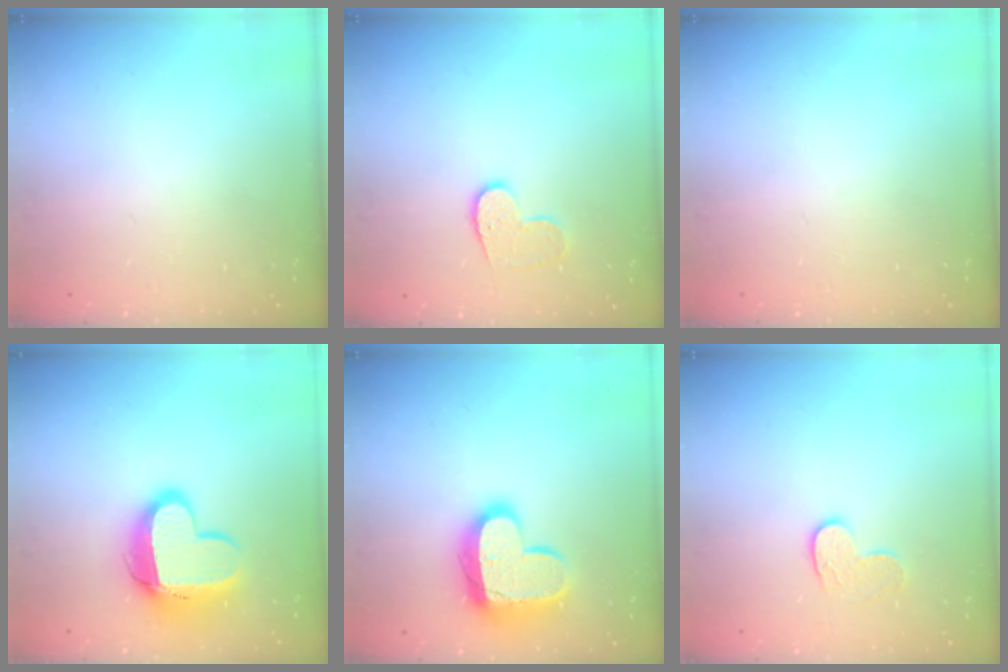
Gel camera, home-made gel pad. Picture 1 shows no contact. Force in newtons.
{"total": 8.2, "press": 8.2, "slide": 0.2}
{"total": 0.0}
{"total": 14.3, "press": 14.3, "slide": 1.2}
{"total": 16.7, "press": 16.6, "slide": 1.3}
{"total": 8.0, "press": 8.0, "slide": 0.4}